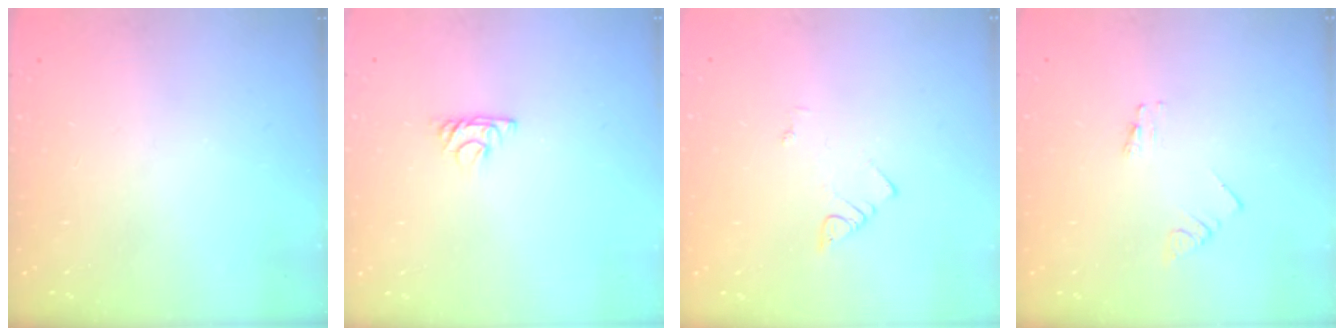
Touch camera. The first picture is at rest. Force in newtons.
{"total": 4.3, "press": 4.3, "slide": 0.7}
{"total": 2.1, "press": 2.1, "slide": 0.4}
{"total": 0.7, "press": 0.7, "slide": 0.1}